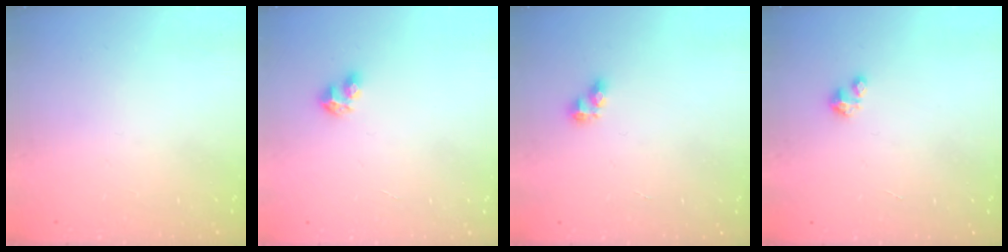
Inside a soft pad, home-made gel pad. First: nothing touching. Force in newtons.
{"total": 4.7, "press": 4.6, "slide": 0.9}
{"total": 6.1, "press": 6.1, "slide": 0.7}
{"total": 0.9, "press": 0.9, "slide": 0.2}